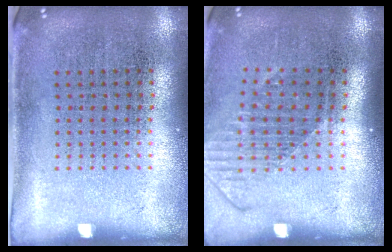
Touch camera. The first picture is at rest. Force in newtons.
{"total": 1.6, "press": 1.2, "slide": 1.0}